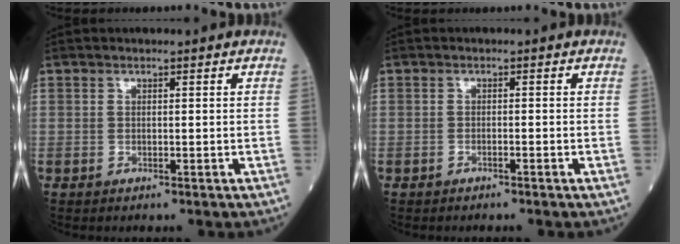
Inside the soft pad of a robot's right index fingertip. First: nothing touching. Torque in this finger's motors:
{"motor_torque": [0.05, -0.01, 0.00, -0.01]}